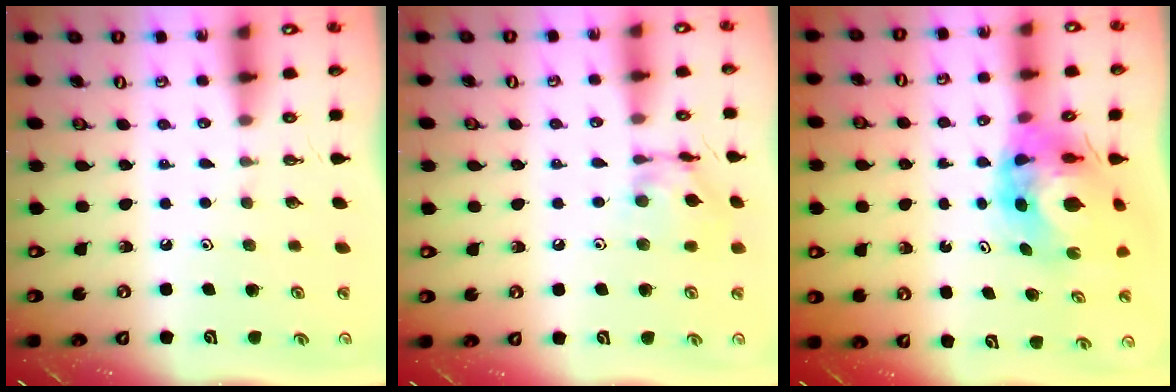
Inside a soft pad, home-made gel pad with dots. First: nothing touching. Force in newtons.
{"total": 12.3, "press": 12.3, "slide": 0.9}
{"total": 11.0, "press": 11.0, "slide": 1.0}